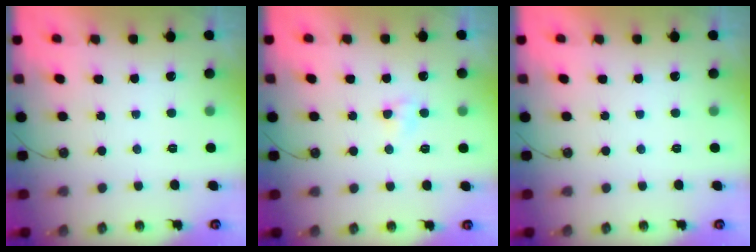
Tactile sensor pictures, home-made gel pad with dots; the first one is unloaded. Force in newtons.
{"total": 3.4, "press": 3.4, "slide": 0.5}
{"total": 0.0}